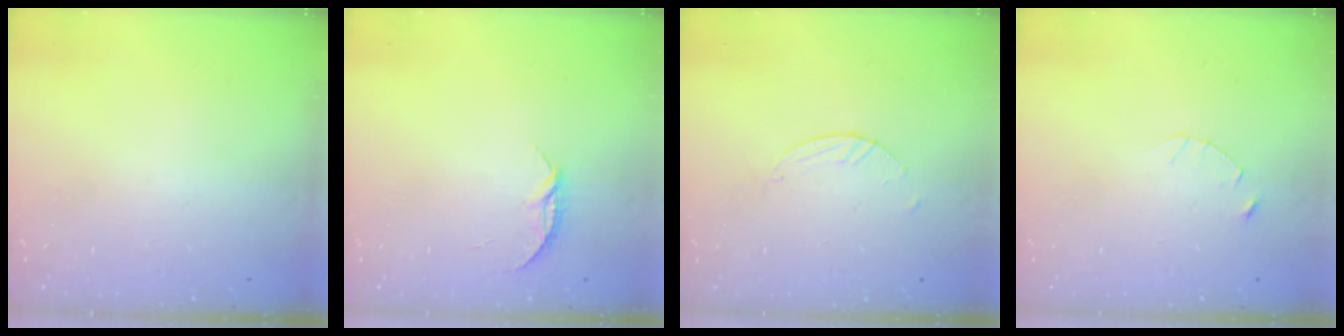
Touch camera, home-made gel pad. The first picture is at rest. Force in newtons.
{"total": 4.3, "press": 4.3, "slide": 0.5}
{"total": 1.8, "press": 1.8, "slide": 0.1}
{"total": 2.5, "press": 2.4, "slide": 0.3}